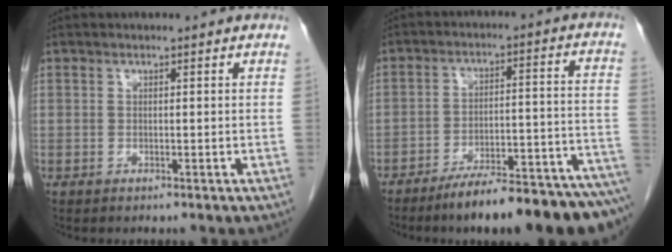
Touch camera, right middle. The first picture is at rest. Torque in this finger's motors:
{"motor_torque": [1.09, -1.05, 0.27, 0.06]}